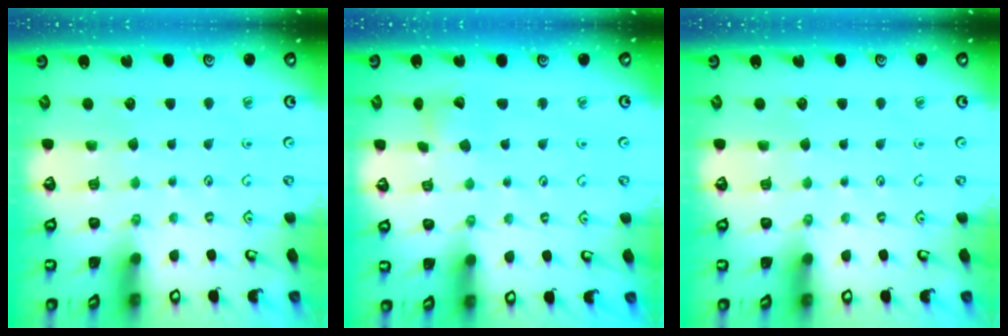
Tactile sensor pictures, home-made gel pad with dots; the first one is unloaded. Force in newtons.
{"total": 3.0, "press": 3.0, "slide": 0.2}
{"total": 0.0}